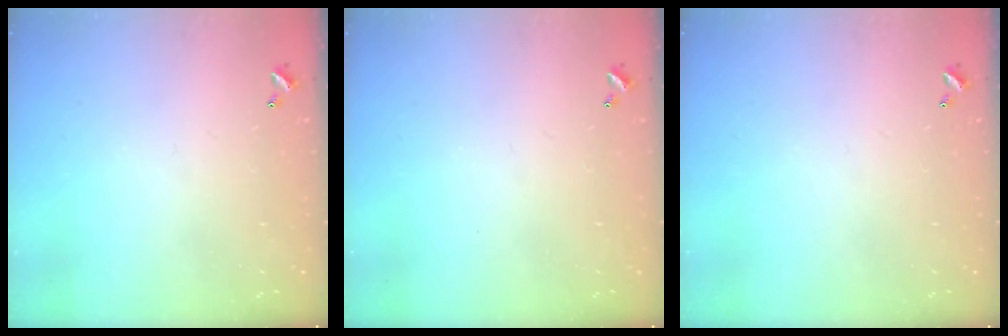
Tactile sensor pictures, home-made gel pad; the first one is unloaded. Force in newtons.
{"total": 0.0}
{"total": 0.0}